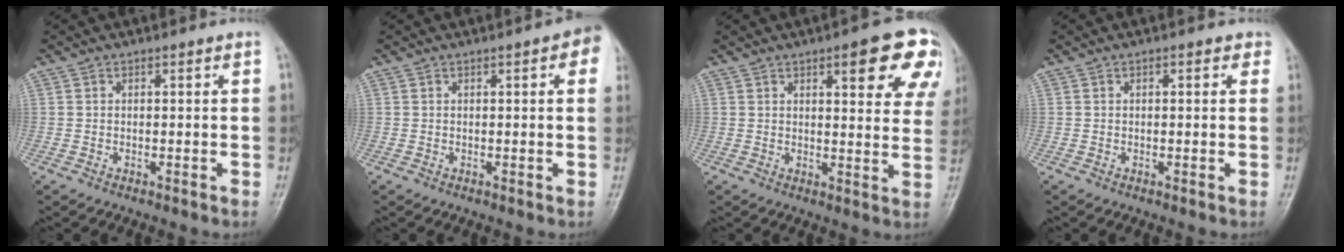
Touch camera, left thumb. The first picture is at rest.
{"total": 4.5, "force": [1.6, 1.3, 4.0], "torque": [-0.036, 0.004, 0.010]}
{"total": 13.5, "force": [6.6, 4.3, 11.0], "torque": [-0.093, -0.023, 0.073]}
{"total": 1.7, "force": [0.8, 0.9, 1.2], "torque": [-0.005, 0.001, 0.005]}